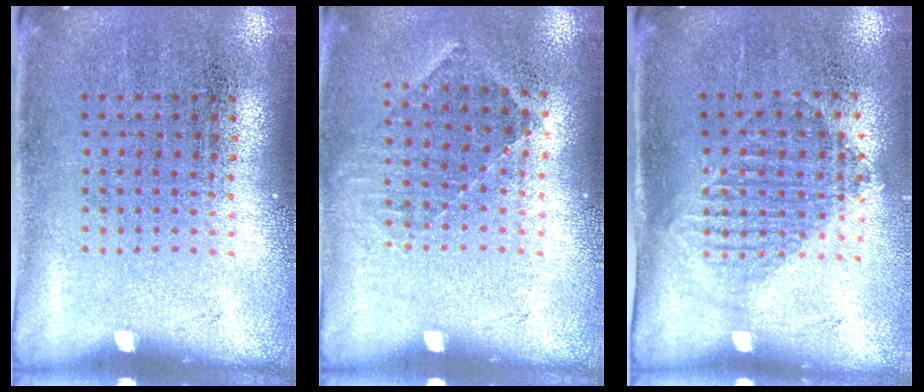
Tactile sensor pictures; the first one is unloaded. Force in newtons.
{"total": 0.8, "press": 0.8, "slide": 0.3}
{"total": 1.2, "press": 1.1, "slide": 0.5}